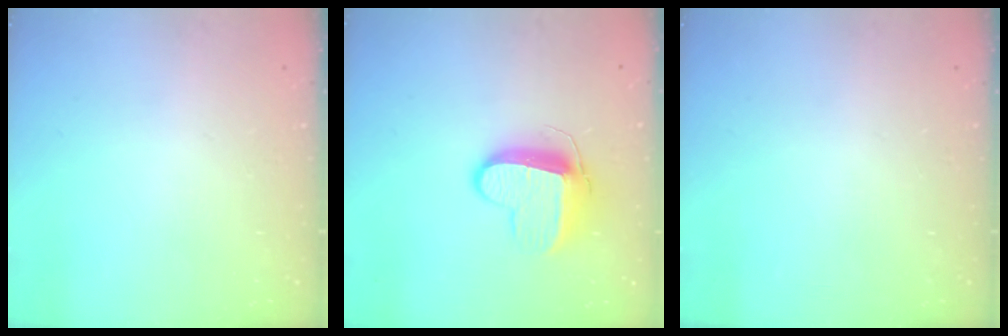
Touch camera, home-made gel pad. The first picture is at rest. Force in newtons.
{"total": 10.3, "press": 10.2, "slide": 1.3}
{"total": 0.0}